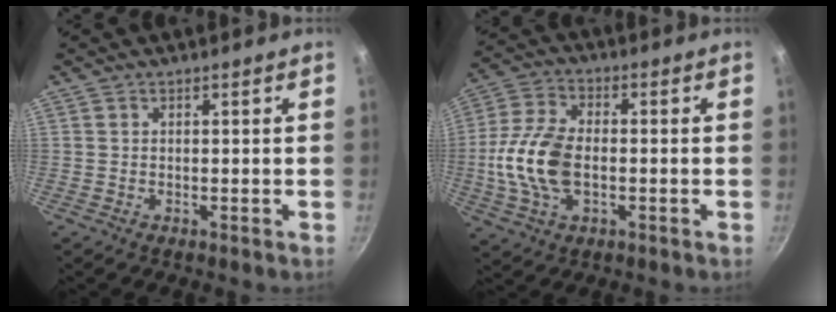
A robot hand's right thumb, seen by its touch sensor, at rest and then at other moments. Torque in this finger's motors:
{"motor_torque": [0.79, 1.01, 1.25, -1.00, 0.52]}